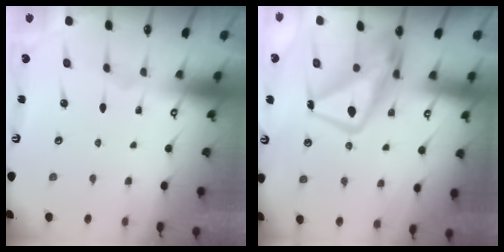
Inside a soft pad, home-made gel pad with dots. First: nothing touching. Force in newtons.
{"total": 13.8, "press": 13.8, "slide": 1.3}